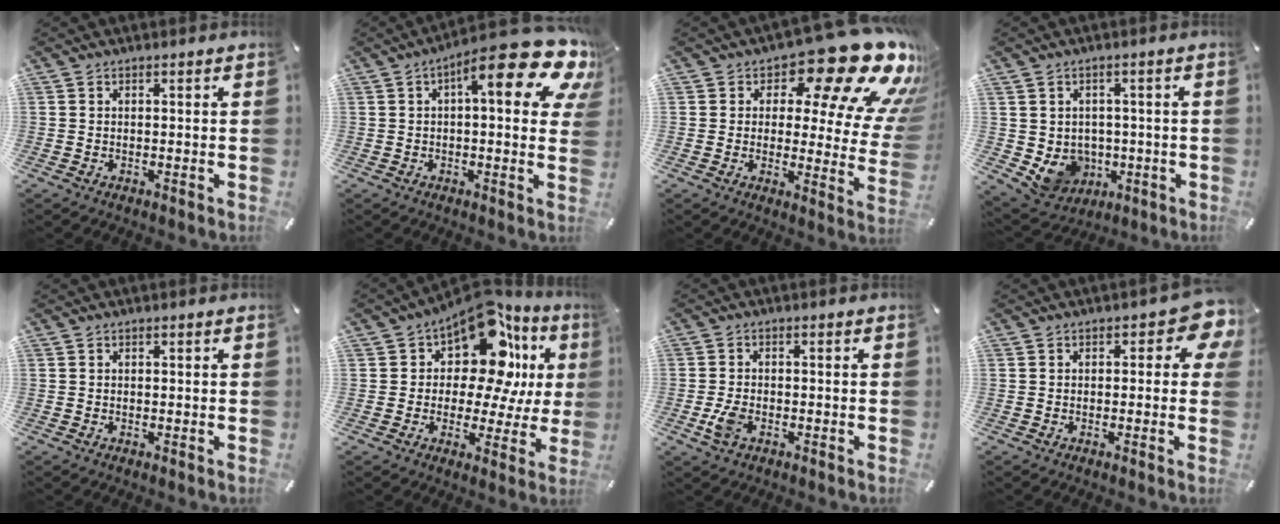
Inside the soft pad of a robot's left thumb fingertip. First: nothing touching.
{"total": 17.0, "force": [8.2, 5.2, 13.9], "torque": [-0.184, -0.067, 0.125]}
{"total": 21.7, "force": [13.4, 8.5, 14.9], "torque": [-0.191, -0.096, 0.211]}
{"total": 6.9, "force": [-0.3, 6.7, 1.5], "torque": [-0.038, -0.014, 0.000]}
{"total": 0.0}
{"total": 16.0, "force": [8.4, 8.8, 10.4], "torque": [-0.149, -0.071, 0.146]}
{"total": 4.2, "force": [-1.5, 2.5, 3.0], "torque": [-0.076, -0.001, -0.031]}
{"total": 6.5, "force": [1.9, 3.4, 5.2], "torque": [-0.060, -0.008, 0.028]}